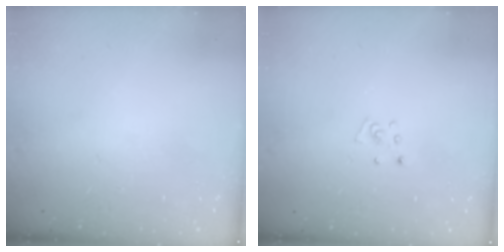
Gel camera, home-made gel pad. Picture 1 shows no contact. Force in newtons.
{"total": 3.1, "press": 3.1, "slide": 0.3}